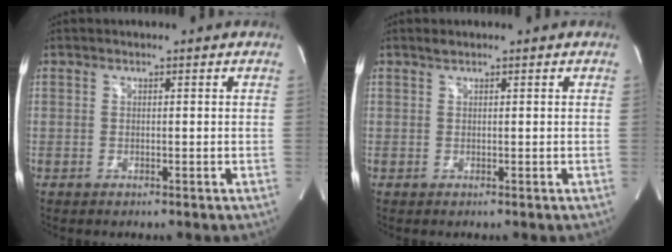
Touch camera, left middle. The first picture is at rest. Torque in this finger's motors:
{"motor_torque": [0.23, 0.16, -0.09, 0.03]}